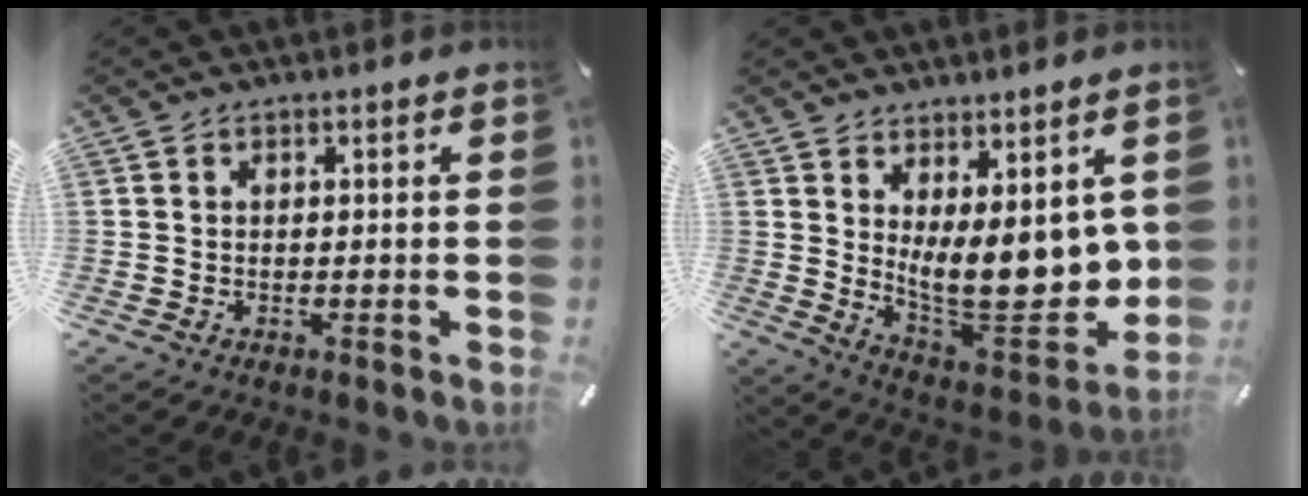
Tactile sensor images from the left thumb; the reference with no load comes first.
{"total": 14.7, "force": [3.3, 6.9, 12.5], "torque": [-0.190, -0.055, 0.070]}